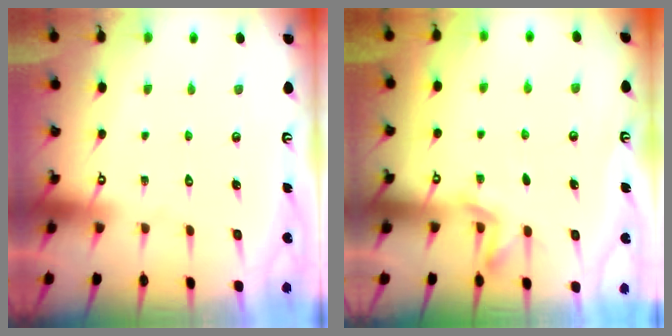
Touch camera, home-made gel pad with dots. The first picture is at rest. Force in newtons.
{"total": 2.0, "press": 1.6, "slide": 1.1}